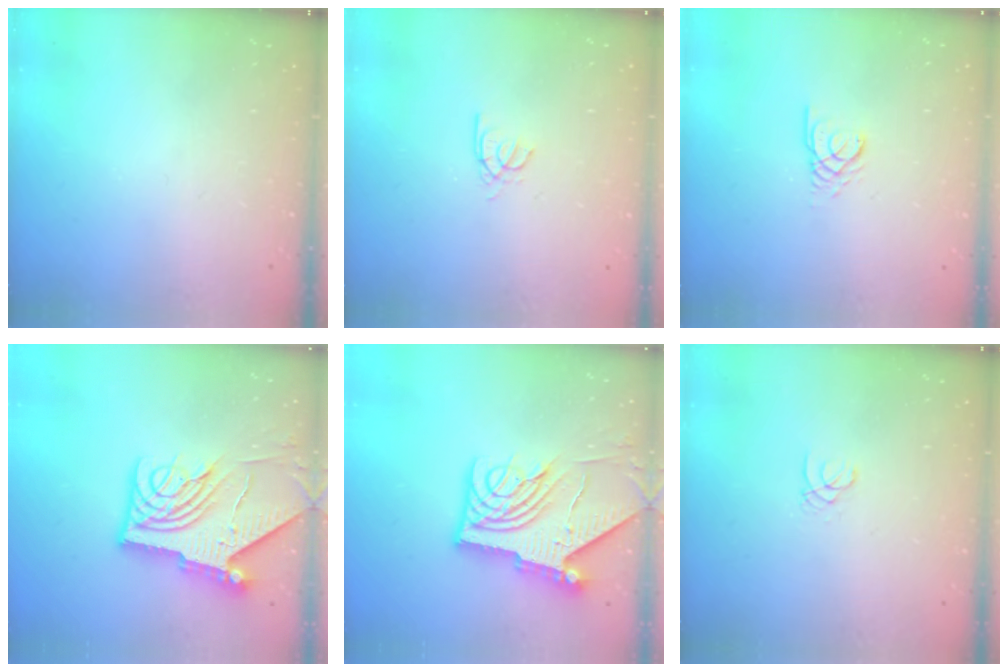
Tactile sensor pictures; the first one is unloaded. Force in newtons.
{"total": 2.6, "press": 2.6, "slide": 0.3}
{"total": 2.4, "press": 2.4, "slide": 0.1}
{"total": 15.6, "press": 15.4, "slide": 1.9}
{"total": 15.6, "press": 15.4, "slide": 1.9}
{"total": 1.0, "press": 1.0, "slide": 0.1}